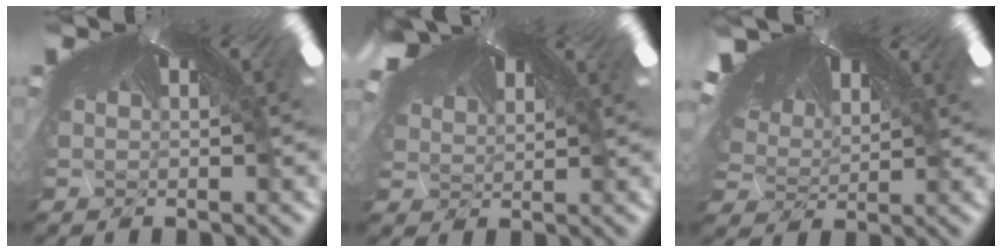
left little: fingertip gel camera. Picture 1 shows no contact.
{"total": 1.5, "force": [-1.2, -0.8, -0.3], "torque": [0.007, -0.015, -0.010]}
{"total": 2.3, "force": [-2.2, 0.3, 0.3], "torque": [-0.024, -0.028, -0.027]}